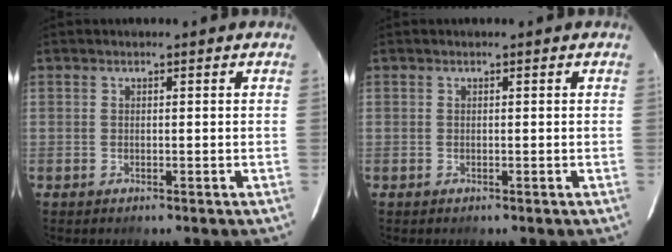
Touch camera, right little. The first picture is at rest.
{"total": 0.0}